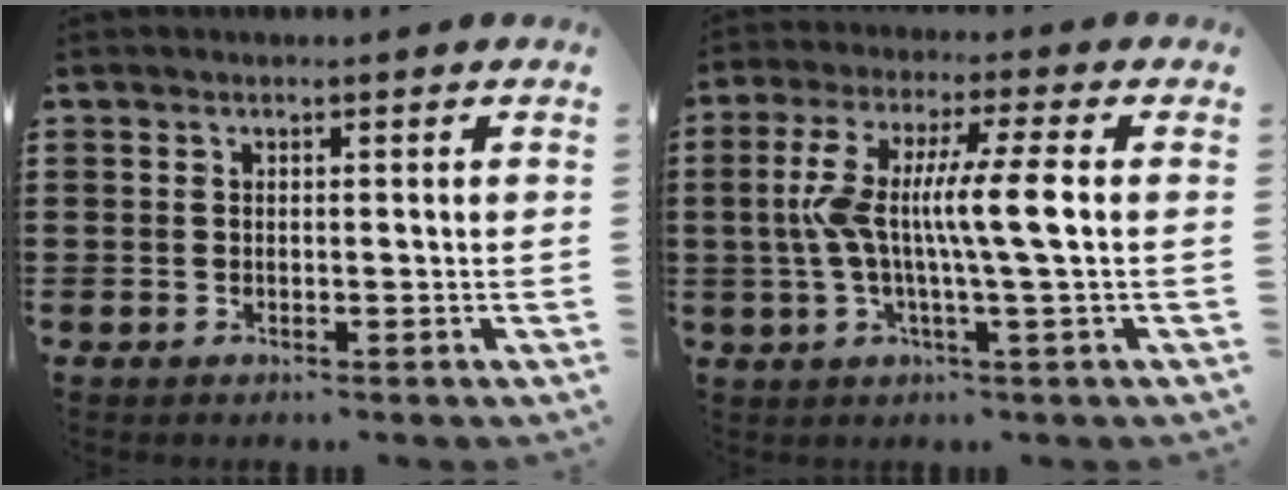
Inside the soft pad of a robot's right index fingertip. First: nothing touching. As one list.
[{"total": 9.7, "force": [-0.2, 0.4, 9.7], "torque": [-0.182, -0.002, -0.011]}]